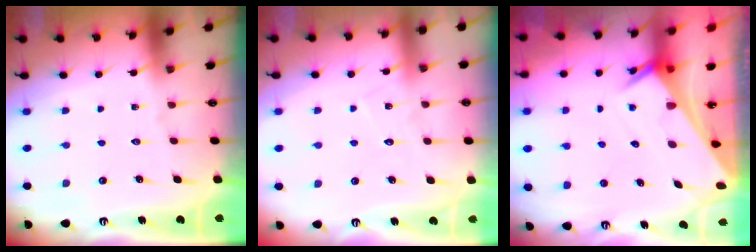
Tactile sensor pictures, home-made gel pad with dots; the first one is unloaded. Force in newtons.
{"total": 4.6, "press": 4.5, "slide": 0.5}
{"total": 2.9, "press": 2.9, "slide": 0.3}